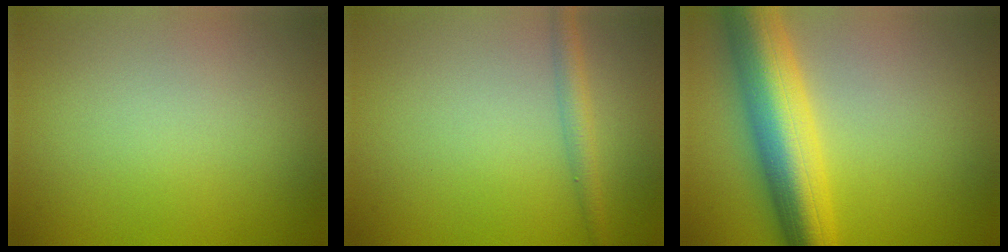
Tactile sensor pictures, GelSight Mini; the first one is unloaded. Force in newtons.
{"total": 2.0, "press": 2.0, "slide": 0.0}
{"total": 9.6, "press": 9.6, "slide": 0.4}